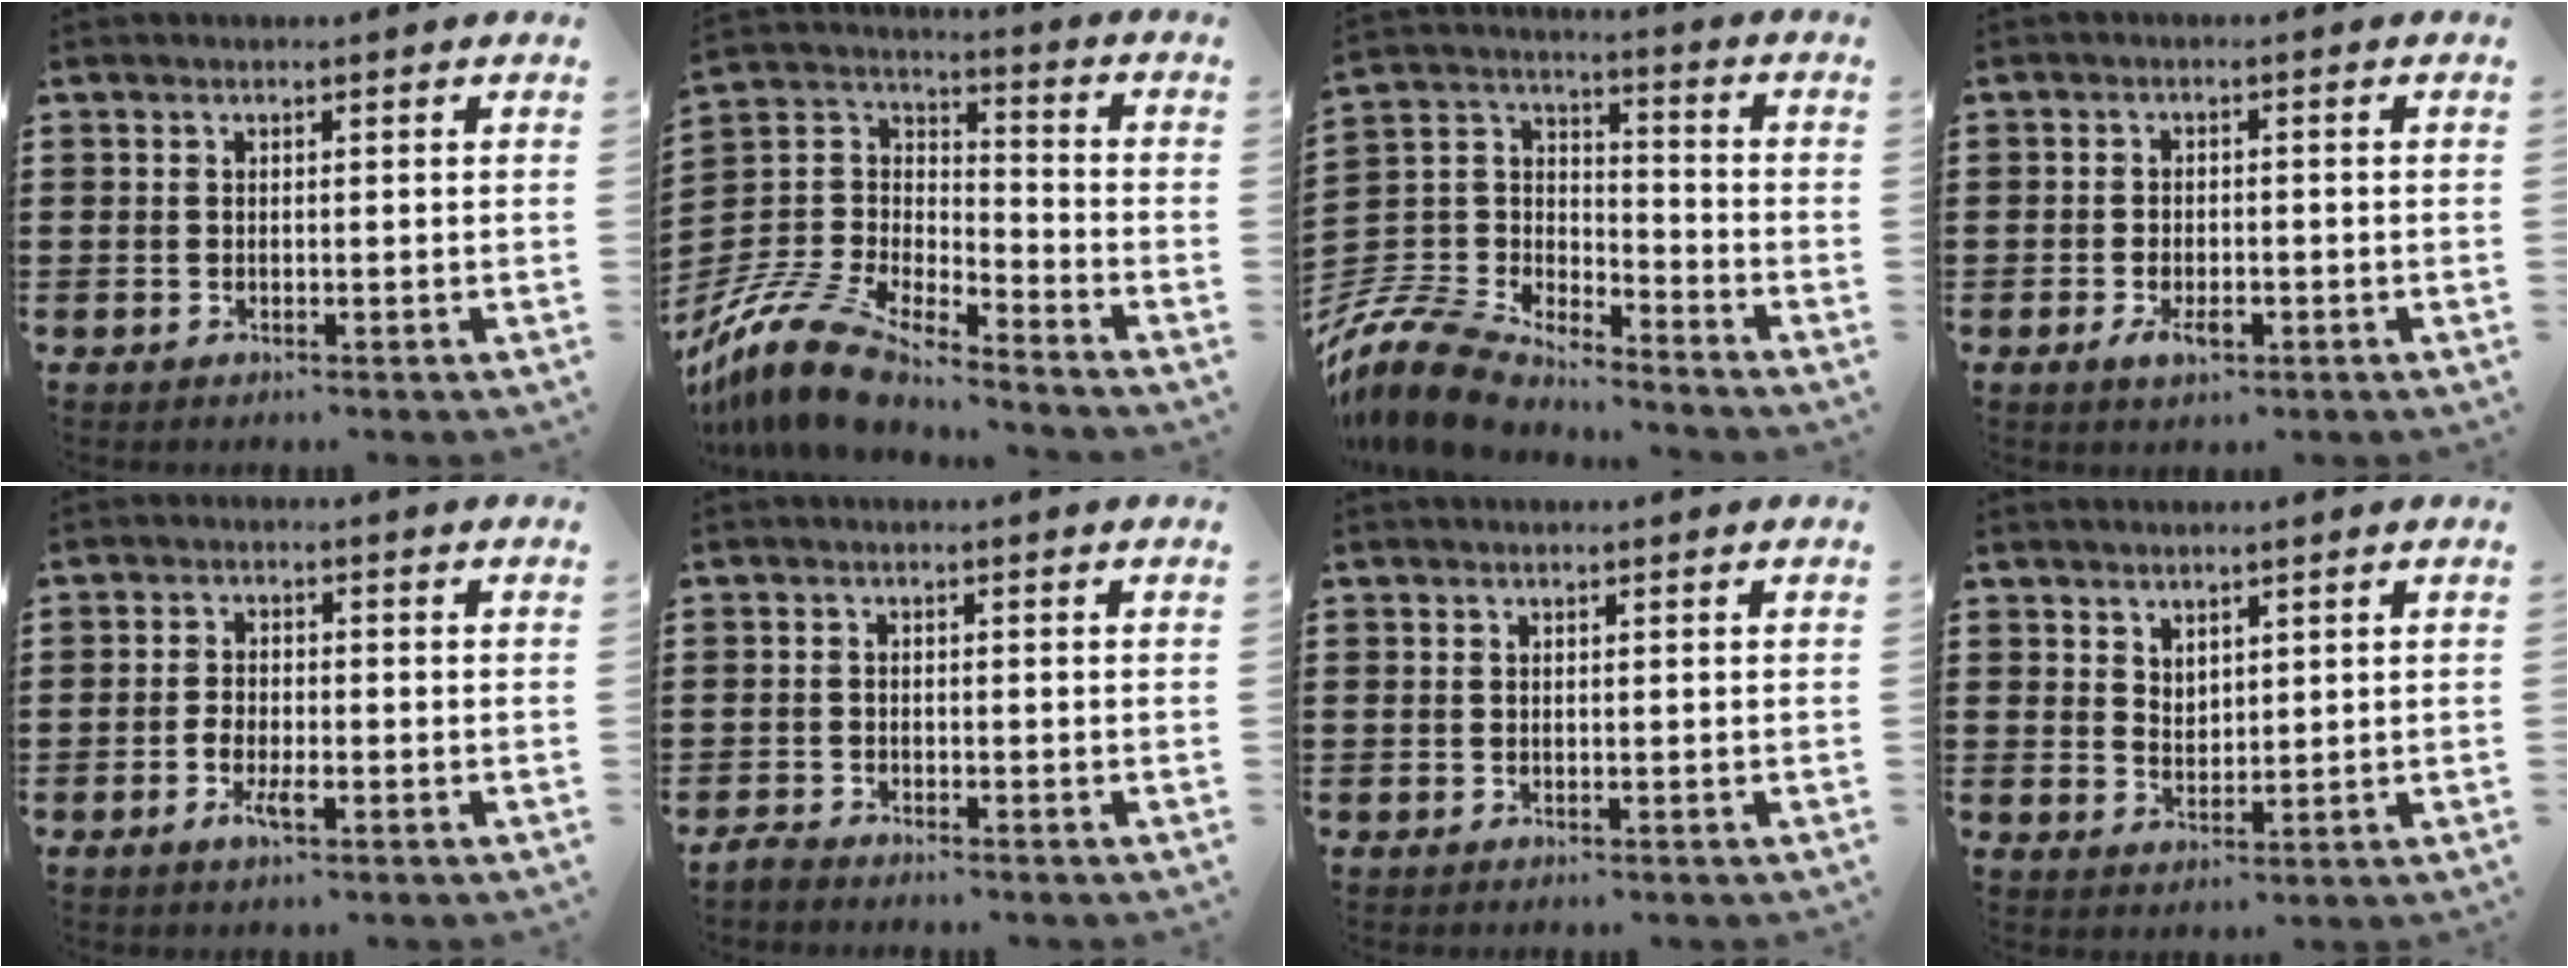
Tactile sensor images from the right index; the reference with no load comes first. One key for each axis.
{"total": 11.4, "fx": -10.4, "fy": 2.5, "fz": 3.9, "tx": -0.108, "ty": 0.010, "tz": -0.216}
{"total": 9.6, "fx": -8.9, "fy": 3.0, "fz": 2.1, "tx": -0.092, "ty": -0.003, "tz": -0.188}
{"total": 3.0, "fx": -1.3, "fy": 1.4, "fz": 2.4, "tx": -0.048, "ty": -0.004, "tz": -0.023}
{"total": 3.1, "fx": -1.3, "fy": 1.3, "fz": 2.5, "tx": -0.059, "ty": 0.000, "tz": -0.030}
{"total": 1.5, "fx": -1.5, "fy": 0.2, "fz": -0.1, "tx": -0.004, "ty": 0.004, "tz": -0.031}
{"total": 0.0}
{"total": 2.5, "fx": 2.2, "fy": 1.2, "fz": 0.2, "tx": -0.008, "ty": 0.004, "tz": 0.043}